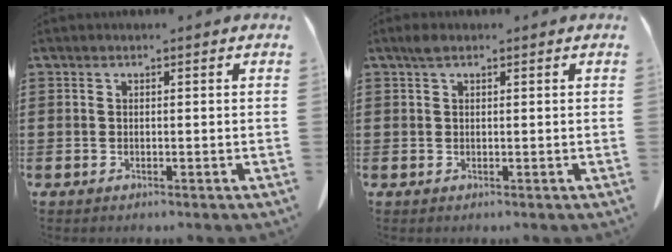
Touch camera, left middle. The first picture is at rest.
{"total": 1.4, "force": [0.9, 0.7, 0.8], "torque": [-0.021, 0.003, 0.017]}